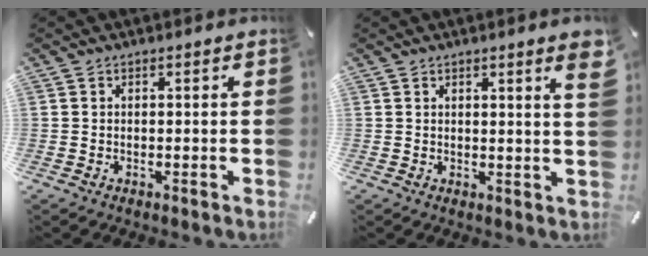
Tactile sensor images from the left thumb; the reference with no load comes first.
{"total": 4.0, "force": [2.1, 0.3, 3.4], "torque": [-0.053, -0.009, 0.033]}